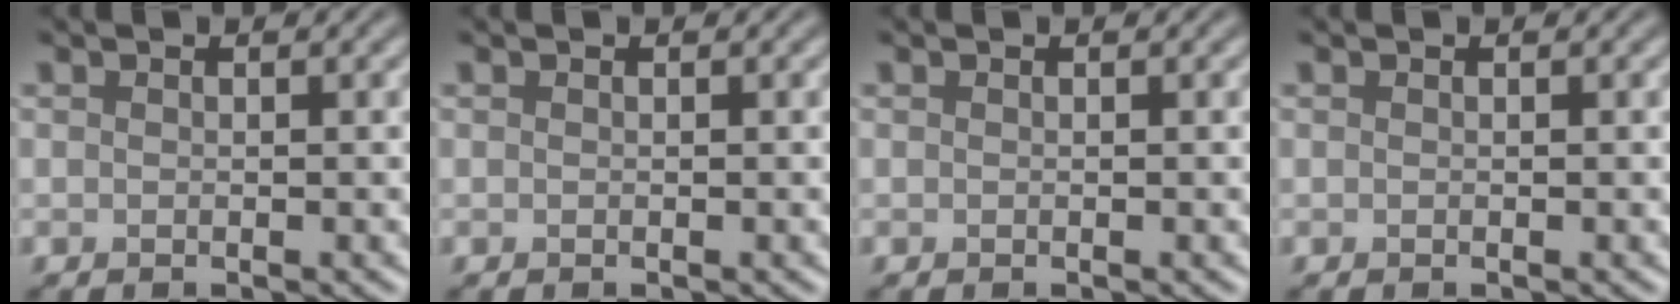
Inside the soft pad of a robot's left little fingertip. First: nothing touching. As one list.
[{"total": 0.0}, {"total": 0.0}, {"total": 0.0}]